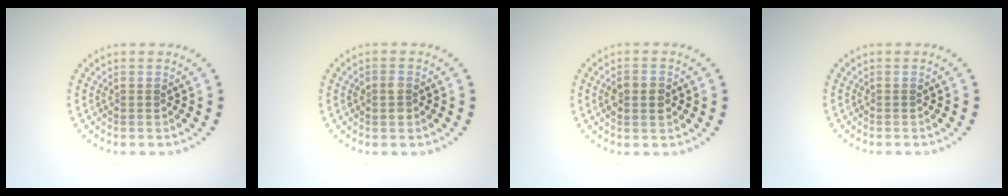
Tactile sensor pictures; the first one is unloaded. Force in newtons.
{"total": 1.4, "press": 1.4, "slide": 0.2}
{"total": 2.1, "press": 2.1, "slide": 0.0}
{"total": 0.0}